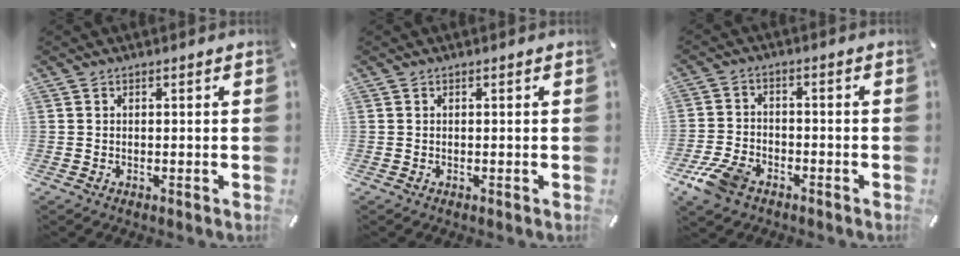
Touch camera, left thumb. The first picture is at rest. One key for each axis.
{"total": 0.0}
{"total": 8.1, "fx": -5.0, "fy": 4.9, "fz": 4.1, "tx": -0.093, "ty": 0.021, "tz": -0.096}